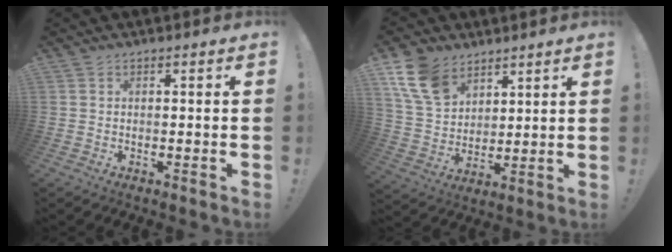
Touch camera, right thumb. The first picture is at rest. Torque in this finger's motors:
{"motor_torque": [1.12, 1.16, 0.27, 0.25, 0.08]}